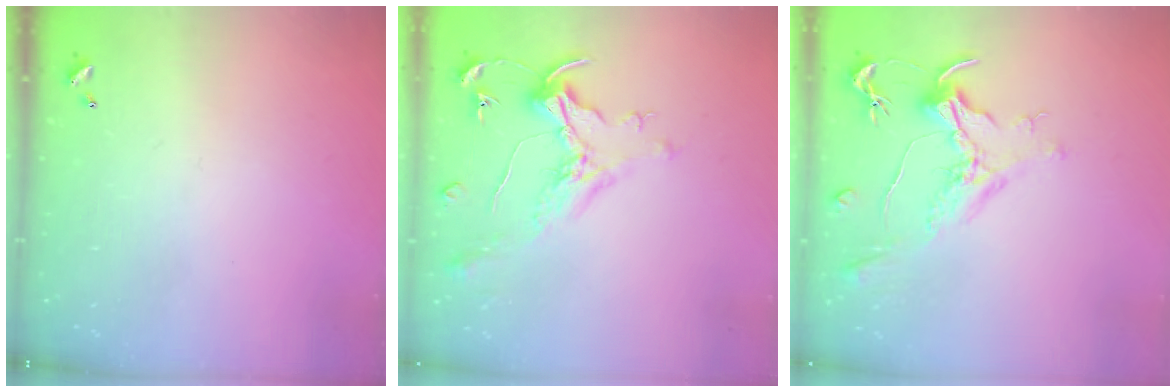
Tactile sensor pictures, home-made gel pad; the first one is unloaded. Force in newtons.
{"total": 1.6, "press": 1.4, "slide": 0.7}
{"total": 1.6, "press": 1.3, "slide": 0.9}